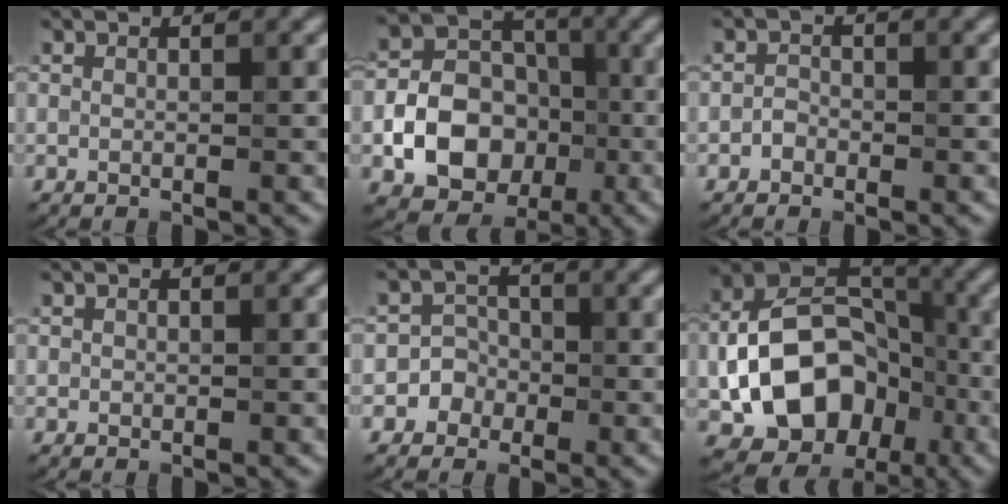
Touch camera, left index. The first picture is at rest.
{"total": 8.2, "force": [-2.3, 6.5, 4.4], "torque": [-0.058, -0.005, -0.049]}
{"total": 1.0, "force": [-0.6, 0.8, 0.3], "torque": [-0.003, 0.002, -0.014]}
{"total": 0.0}
{"total": 2.6, "force": [-1.1, 2.4, 0.1], "torque": [0.033, 0.010, -0.031]}
{"total": 12.3, "force": [-3.1, 9.0, 7.8], "torque": [-0.117, 0.000, -0.062]}